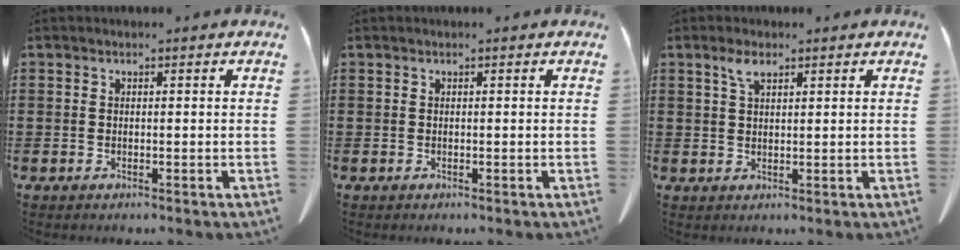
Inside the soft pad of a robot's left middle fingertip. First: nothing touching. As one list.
[{"total": 0.0}, {"total": 3.0, "force": [1.8, 0.9, 2.2], "torque": [-0.049, 0.004, 0.032]}]